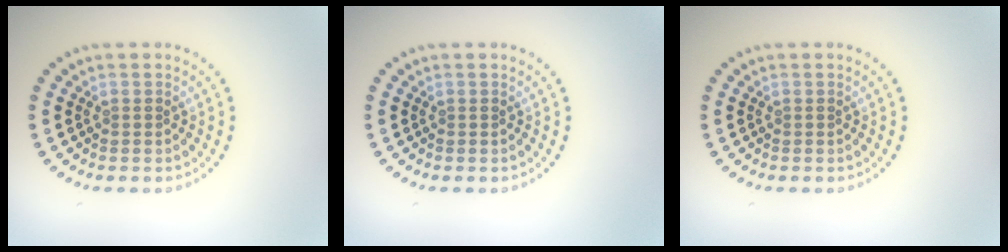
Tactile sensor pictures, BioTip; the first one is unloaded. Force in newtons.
{"total": 0.0}
{"total": 0.0}